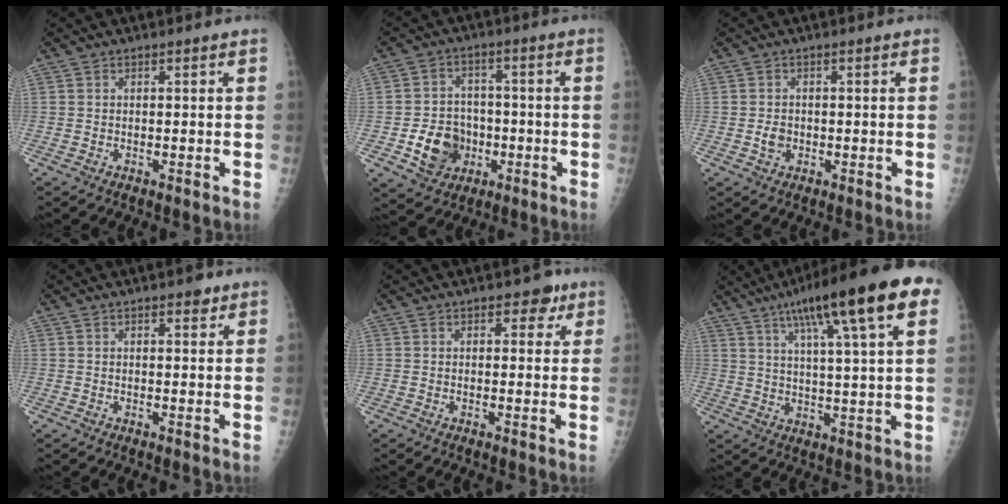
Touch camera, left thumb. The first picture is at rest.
{"total": 10.0, "force": [-3.2, 8.2, 4.6], "torque": [-0.042, 0.018, -0.049]}
{"total": 2.2, "force": [-0.7, 1.8, 1.0], "torque": [-0.011, 0.005, -0.012]}
{"total": 2.0, "force": [1.2, 1.0, 1.3], "torque": [-0.007, -0.004, 0.014]}
{"total": 3.5, "force": [1.8, 2.3, 1.9], "torque": [0.005, -0.004, 0.017]}
{"total": 20.2, "force": [9.9, 3.3, 17.3], "torque": [-0.254, 0.005, 0.145]}